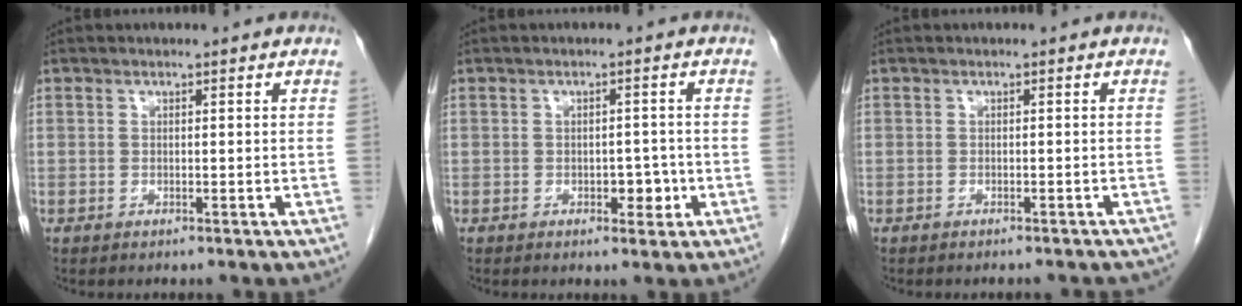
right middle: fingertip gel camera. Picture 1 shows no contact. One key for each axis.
{"total": 2.8, "fx": -0.9, "fy": 1.6, "fz": 2.1, "tx": -0.022, "ty": 0.004, "tz": -0.007}
{"total": 5.7, "fx": -5.2, "fy": 1.4, "fz": 1.8, "tx": -0.018, "ty": -0.008, "tz": -0.054}